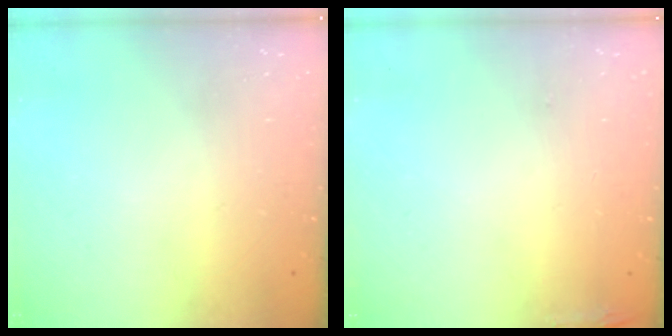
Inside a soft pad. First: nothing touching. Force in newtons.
{"total": 6.3, "press": 5.9, "slide": 2.1}